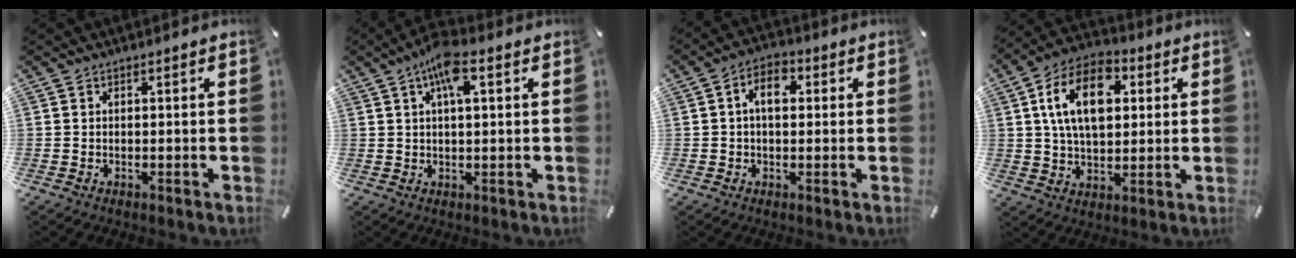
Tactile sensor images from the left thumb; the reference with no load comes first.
{"total": 7.1, "force": [2.9, 2.2, 6.1], "torque": [-0.117, 0.005, 0.047]}
{"total": 6.2, "force": [0.8, 3.9, 4.8], "torque": [-0.079, 0.008, 0.010]}
{"total": 15.6, "force": [3.9, 10.0, 11.3], "torque": [-0.215, 0.008, 0.065]}